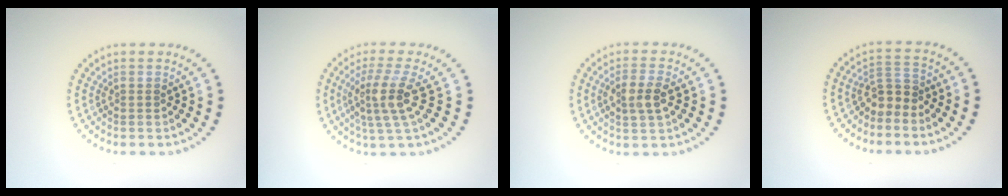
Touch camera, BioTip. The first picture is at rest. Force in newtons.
{"total": 3.8, "press": 2.8, "slide": 2.7}
{"total": 2.7, "press": 2.6, "slide": 0.8}
{"total": 2.2, "press": 1.9, "slide": 1.3}